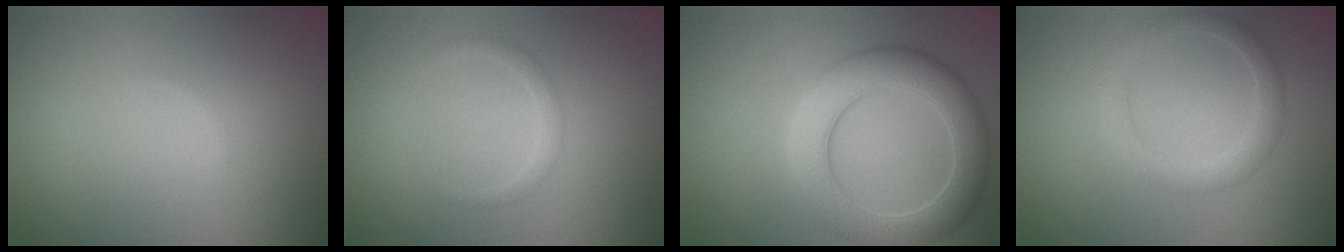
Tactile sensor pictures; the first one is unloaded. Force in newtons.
{"total": 1.0, "press": 1.0, "slide": 0.1}
{"total": 6.1, "press": 6.1, "slide": 0.4}
{"total": 2.4, "press": 2.4, "slide": 0.1}